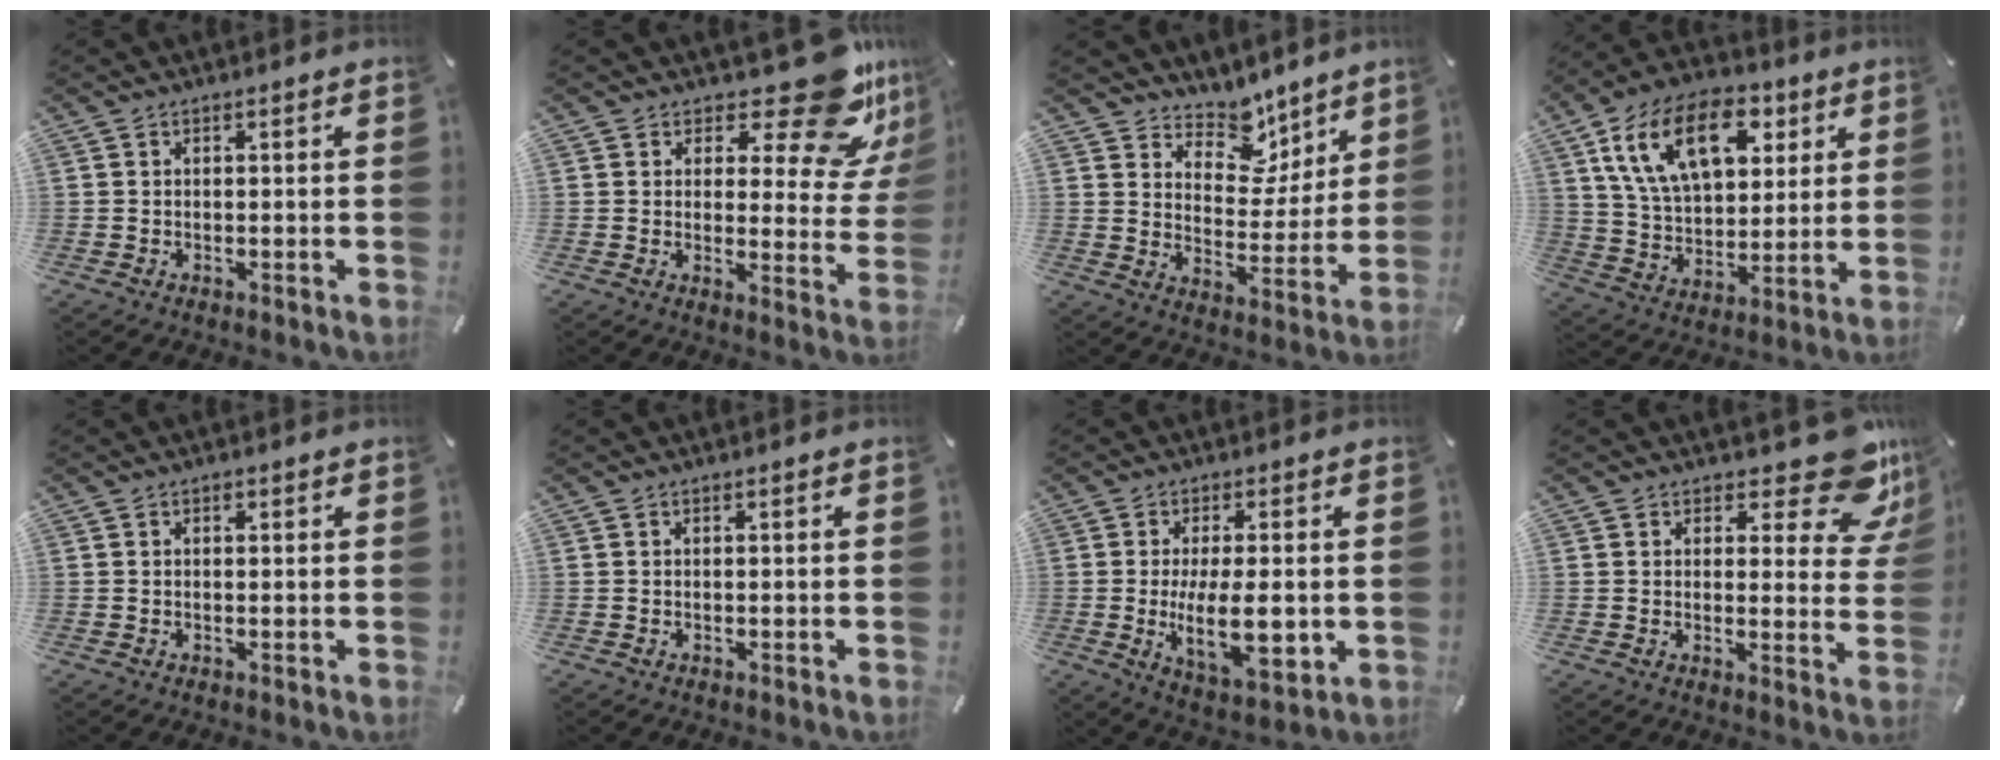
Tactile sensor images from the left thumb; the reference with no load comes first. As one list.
[{"total": 16.0, "force": [11.0, 5.2, 10.4], "torque": [-0.137, -0.085, 0.181]}, {"total": 9.7, "force": [7.3, 6.1, 1.6], "torque": [-0.020, -0.081, 0.135]}, {"total": 19.0, "force": [8.1, 11.8, 12.5], "torque": [-0.240, -0.016, 0.140]}, {"total": 0.7, "force": [0.3, 0.5, 0.4], "torque": [-0.008, 0.002, 0.005]}, {"total": 0.0}, {"total": 12.7, "force": [-0.8, 5.2, 11.5], "torque": [-0.205, -0.022, -0.011]}, {"total": 12.6, "force": [8.5, 4.9, 7.9], "torque": [-0.073, -0.071, 0.142]}]